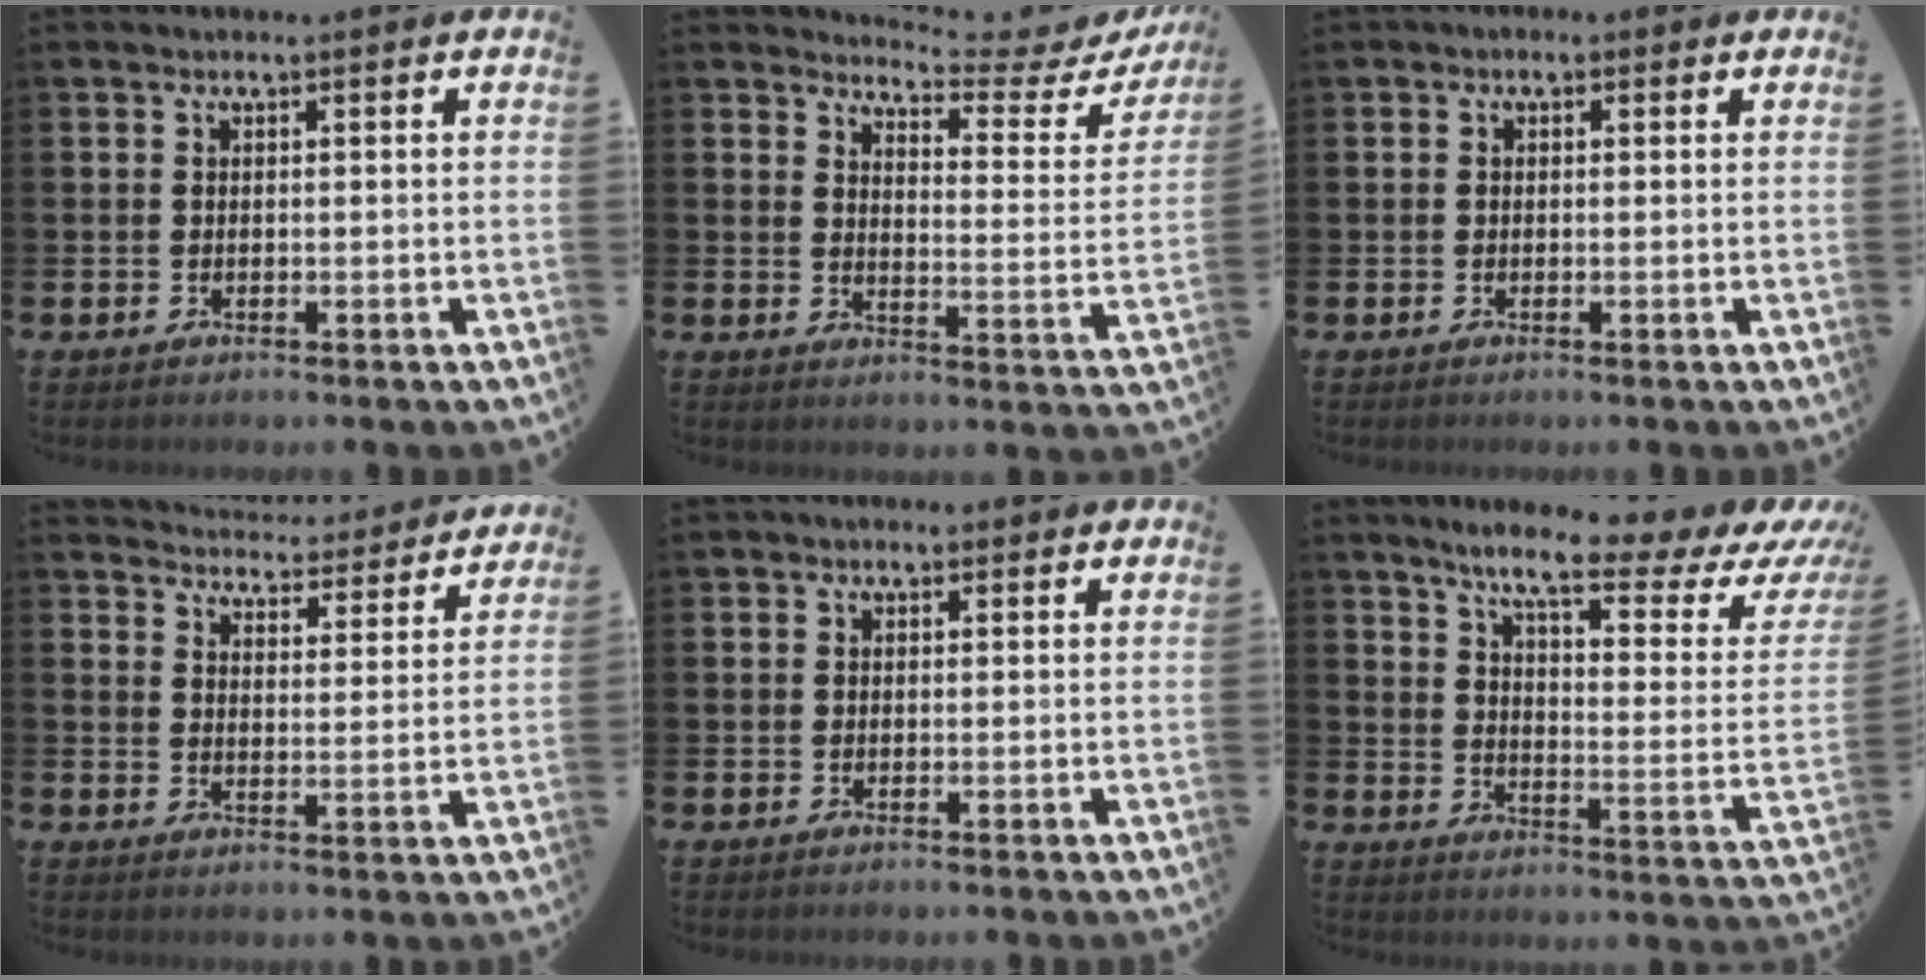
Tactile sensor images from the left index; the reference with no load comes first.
{"total": 4.8, "force": [4.6, 0.4, 1.5], "torque": [-0.036, -0.044, 0.070]}
{"total": 0.7, "force": [0.2, 0.7, 0.3], "torque": [-0.002, 0.006, 0.001]}
{"total": 4.7, "force": [4.7, 0.5, 0.0], "torque": [-0.017, -0.044, 0.078]}
{"total": 1.0, "force": [0.6, 0.7, 0.3], "torque": [0.004, 0.004, 0.007]}
{"total": 9.1, "force": [6.8, 1.9, 5.7], "torque": [-0.100, -0.054, 0.100]}